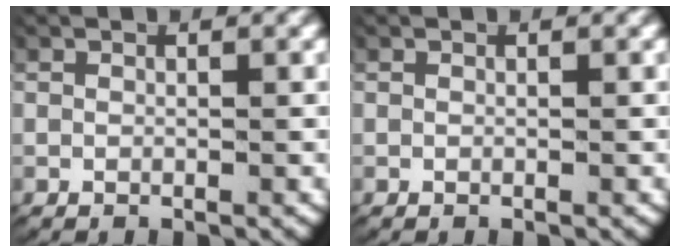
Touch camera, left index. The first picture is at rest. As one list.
[{"total": 0.0}]